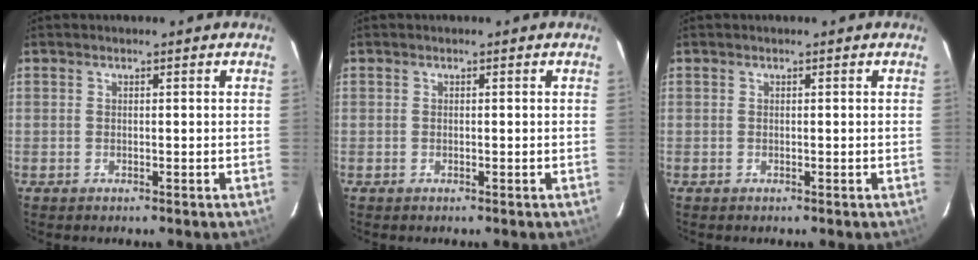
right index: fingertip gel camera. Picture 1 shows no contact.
{"total": 0.0}
{"total": 0.0}